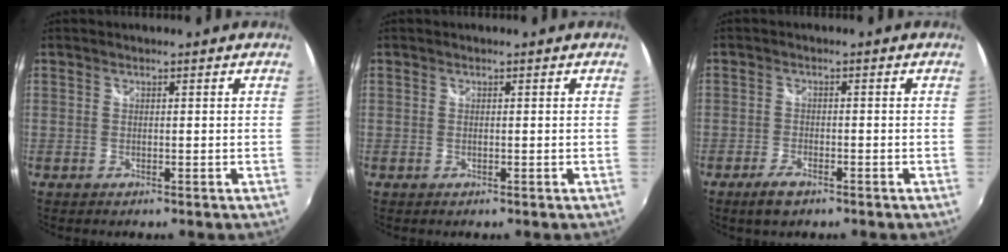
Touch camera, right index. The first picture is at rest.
{"total": 0.0}
{"total": 3.7, "force": [-2.6, 1.4, 2.2], "torque": [-0.055, -0.004, -0.048]}